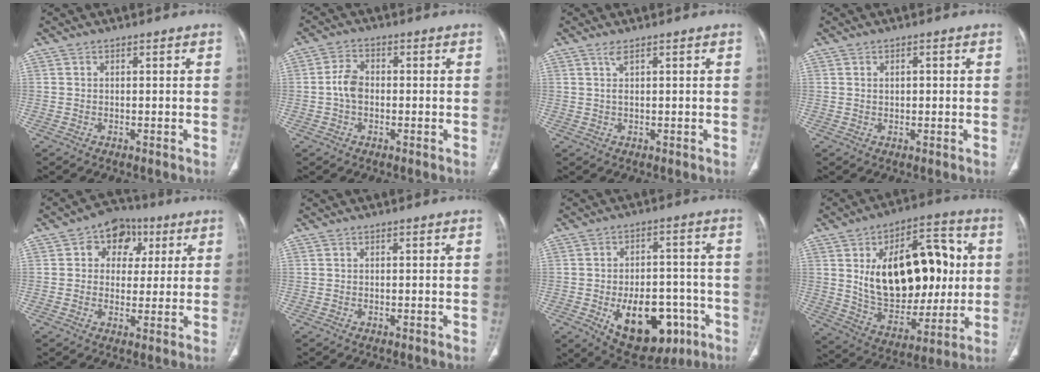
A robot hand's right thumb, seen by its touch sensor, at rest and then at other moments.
{"total": 4.3, "force": [-0.5, 3.0, 3.1], "torque": [-0.056, 0.012, -0.017]}
{"total": 1.4, "force": [0.9, 0.1, 1.1], "torque": [-0.024, 0.001, 0.020]}
{"total": 1.5, "force": [0.3, 0.9, 1.2], "torque": [-0.020, 0.004, 0.007]}
{"total": 9.6, "force": [3.3, 7.5, 5.0], "torque": [-0.021, 0.003, 0.042]}
{"total": 0.0}
{"total": 18.1, "force": [-6.5, 10.7, 13.1], "torque": [-0.154, 0.029, -0.075]}
{"total": 26.3, "force": [3.7, 15.4, 21.0], "torque": [-0.286, 0.000, 0.070]}